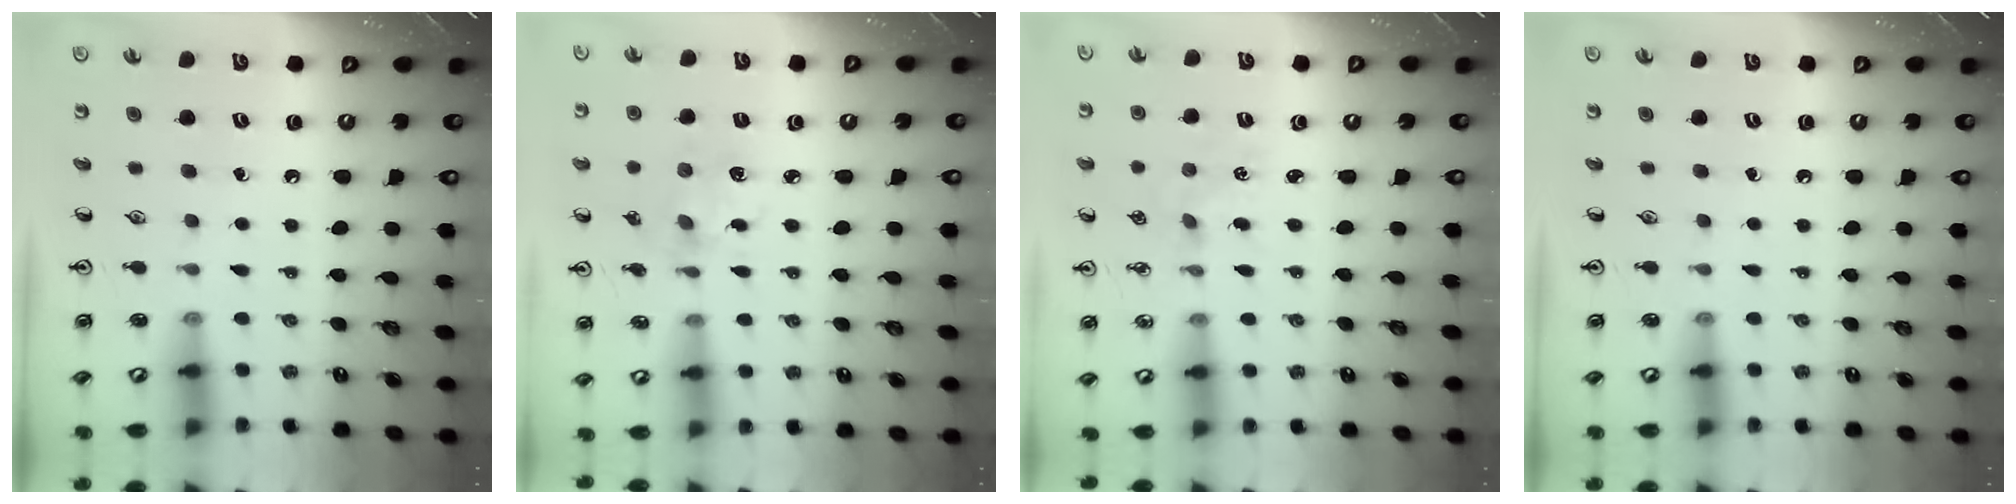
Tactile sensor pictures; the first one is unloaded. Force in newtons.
{"total": 5.1, "press": 5.1, "slide": 0.3}
{"total": 2.6, "press": 2.6, "slide": 0.4}
{"total": 0.0}